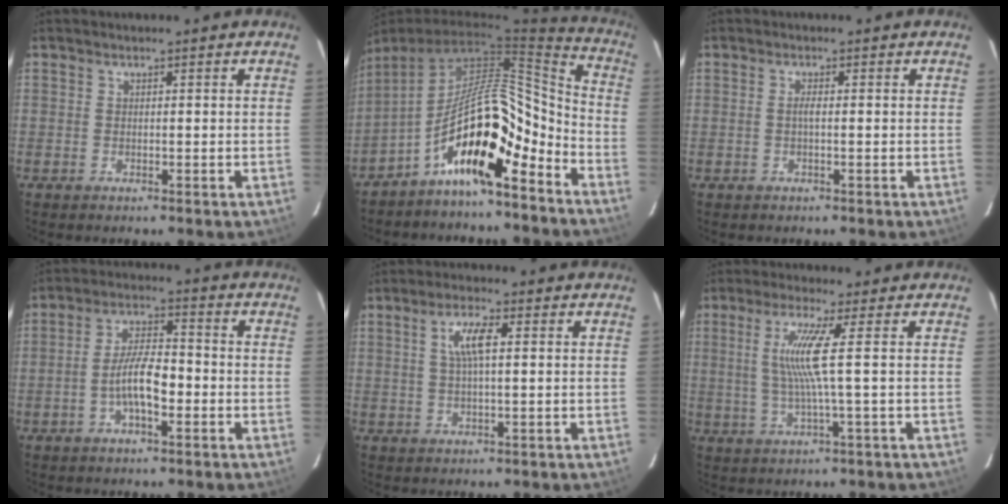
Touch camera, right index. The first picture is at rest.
{"total": 15.1, "force": [-8.7, 4.5, 11.6], "torque": [-0.188, 0.011, -0.154]}
{"total": 1.0, "force": [-0.2, -0.1, 1.0], "torque": [-0.018, 0.003, -0.005]}
{"total": 7.4, "force": [-2.5, 2.5, 6.5], "torque": [-0.128, 0.007, -0.042]}
{"total": 5.0, "force": [1.2, 1.3, 4.7], "torque": [-0.090, 0.008, 0.026]}
{"total": 6.9, "force": [0.9, -1.4, 6.7], "torque": [-0.128, -0.006, 0.022]}